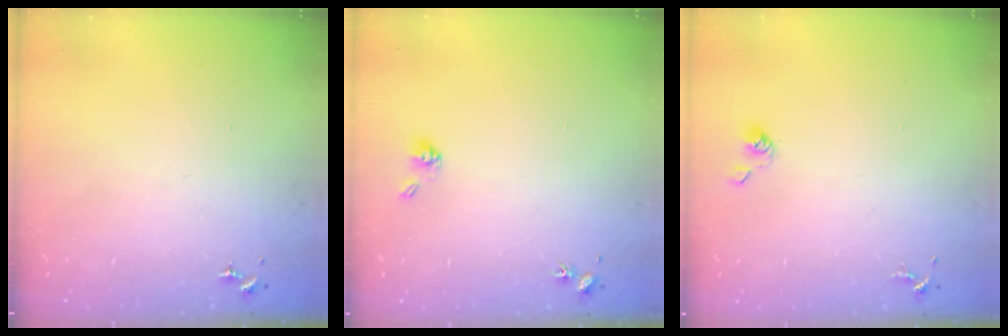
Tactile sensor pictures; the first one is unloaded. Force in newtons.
{"total": 5.0, "press": 4.6, "slide": 1.7}
{"total": 3.6, "press": 3.4, "slide": 1.2}